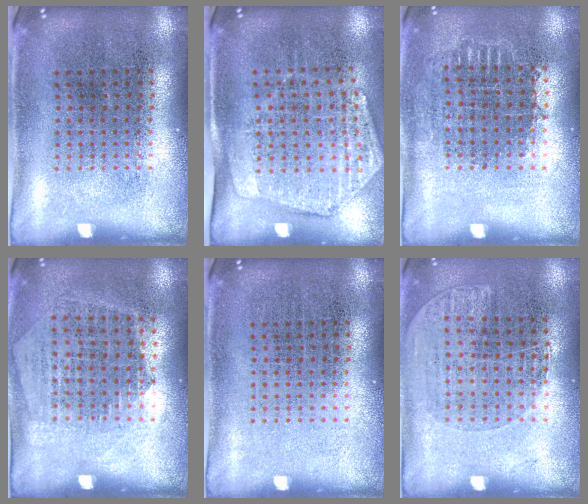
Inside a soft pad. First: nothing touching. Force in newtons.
{"total": 1.9, "press": 1.6, "slide": 1.1}
{"total": 0.7, "press": 0.7, "slide": 0.3}
{"total": 1.4, "press": 1.2, "slide": 0.6}
{"total": 0.0}
{"total": 1.1, "press": 0.9, "slide": 0.6}